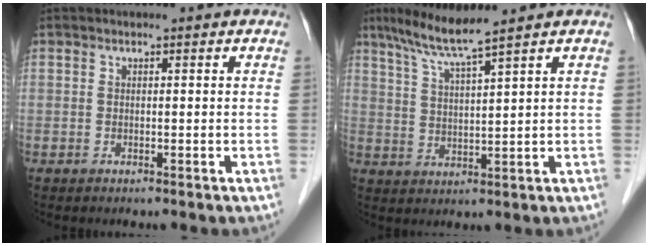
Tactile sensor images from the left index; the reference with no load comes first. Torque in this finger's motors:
{"motor_torque": [0.66, -0.62, 0.25, 0.03]}